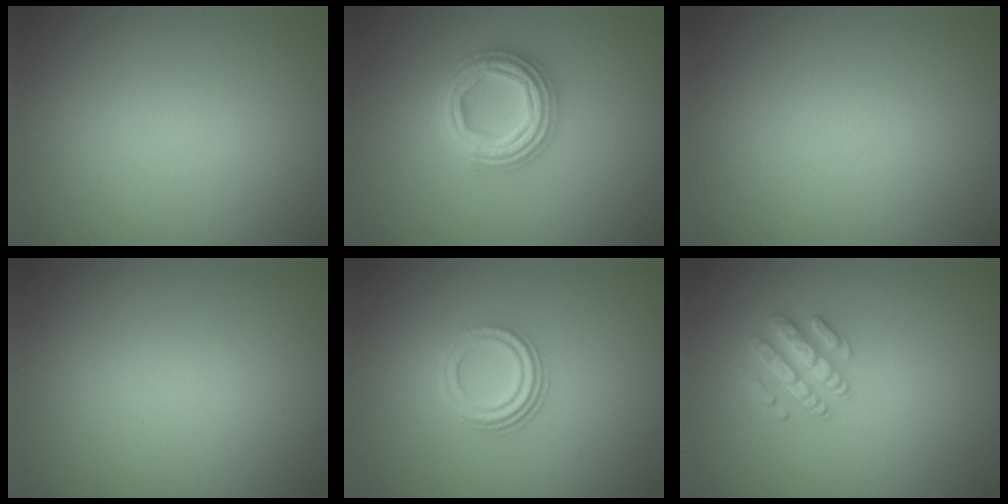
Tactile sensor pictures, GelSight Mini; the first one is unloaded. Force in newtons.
{"total": 4.8, "press": 4.7, "slide": 0.8}
{"total": 0.0}
{"total": 0.0}
{"total": 3.0, "press": 2.1, "slide": 2.1}
{"total": 2.5, "press": 2.4, "slide": 0.5}